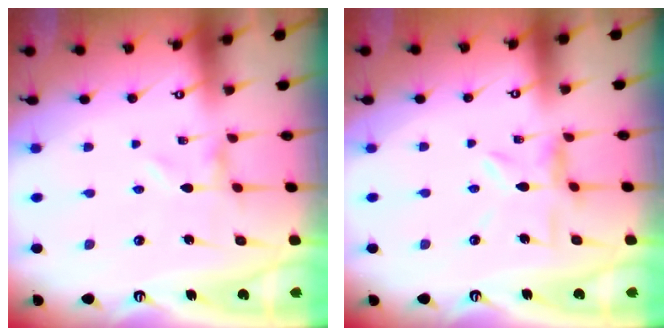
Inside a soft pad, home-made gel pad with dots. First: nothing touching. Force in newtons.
{"total": 5.3, "press": 5.2, "slide": 0.4}